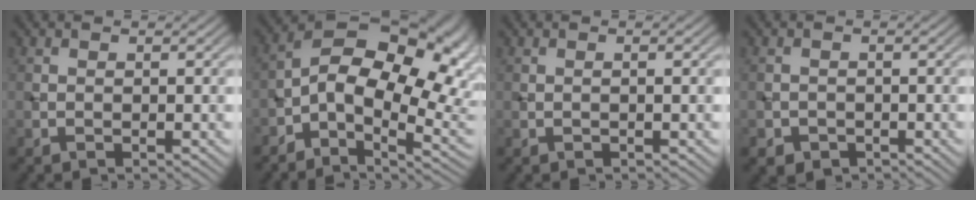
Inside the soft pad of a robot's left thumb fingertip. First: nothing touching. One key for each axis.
{"total": 16.2, "fx": 0.1, "fy": 9.4, "fz": 13.2, "tx": -0.211, "ty": 0.005, "tz": -0.001}
{"total": 0.7, "fx": 0.0, "fy": 0.0, "fz": 0.7, "tx": -0.011, "ty": 0.001, "tz": -0.001}
{"total": 1.8, "fx": -1.0, "fy": 1.3, "fz": 0.5, "tx": -0.006, "ty": -0.006, "tz": -0.021}